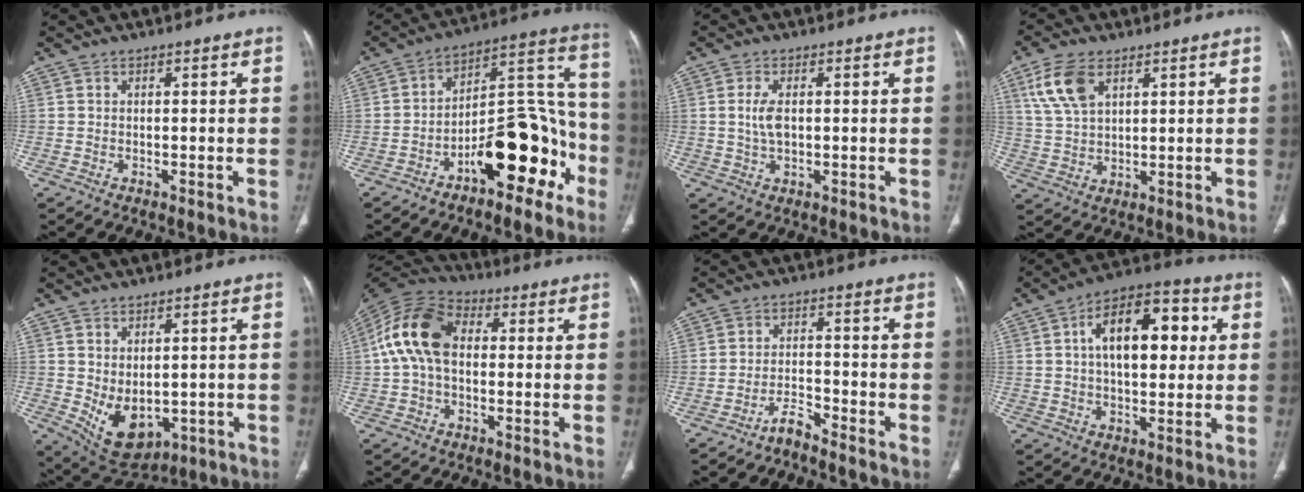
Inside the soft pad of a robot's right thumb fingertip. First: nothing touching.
{"total": 18.1, "force": [-8.7, 8.3, 13.6], "torque": [-0.159, 0.099, -0.134]}
{"total": 4.0, "force": [0.3, 2.0, 3.4], "torque": [-0.076, 0.000, 0.006]}
{"total": 9.0, "force": [4.3, 5.0, 6.1], "torque": [-0.122, -0.006, 0.090]}
{"total": 9.1, "force": [-1.0, 5.8, 6.9], "torque": [-0.099, -0.008, 0.015]}
{"total": 13.2, "force": [1.0, 8.7, 9.9], "torque": [-0.193, 0.034, 0.006]}
{"total": 3.2, "force": [-3.1, 0.3, 1.0], "torque": [-0.017, 0.019, -0.059]}
{"total": 16.7, "force": [3.5, 8.7, 13.8], "torque": [-0.186, 0.021, 0.049]}